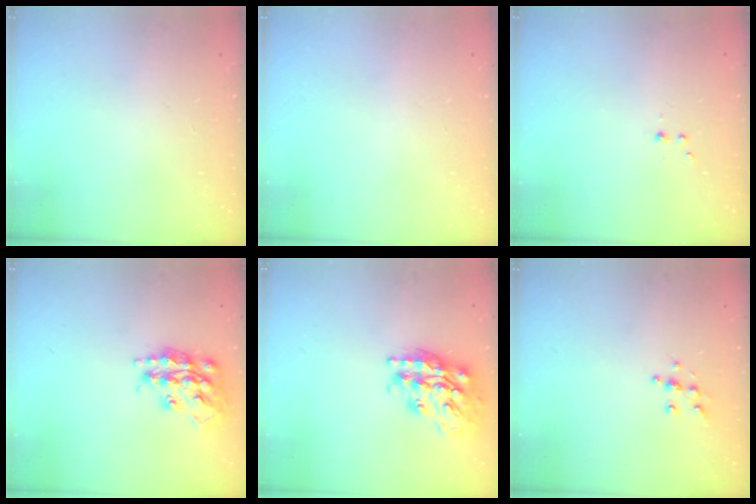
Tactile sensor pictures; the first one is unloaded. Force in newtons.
{"total": 0.0}
{"total": 2.2, "press": 1.9, "slide": 1.2}
{"total": 17.0, "press": 16.9, "slide": 1.2}
{"total": 19.6, "press": 19.5, "slide": 1.7}
{"total": 5.9, "press": 5.9, "slide": 0.5}